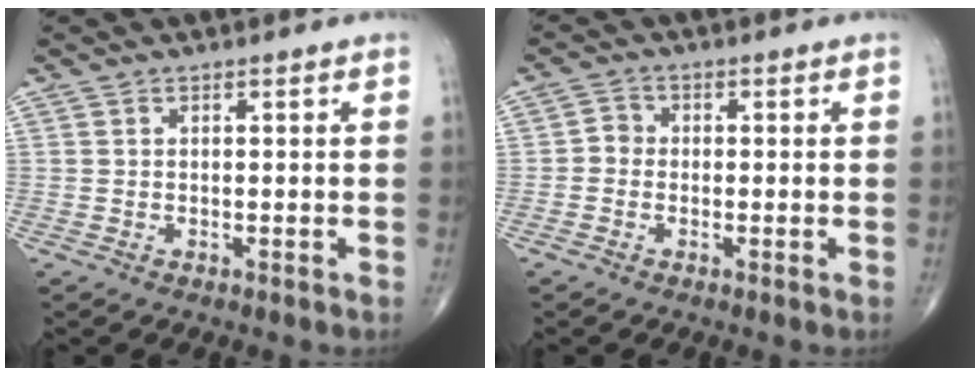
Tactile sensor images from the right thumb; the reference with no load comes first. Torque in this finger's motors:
{"motor_torque": [0.02, -0.04, -0.11, -0.37, 0.03]}